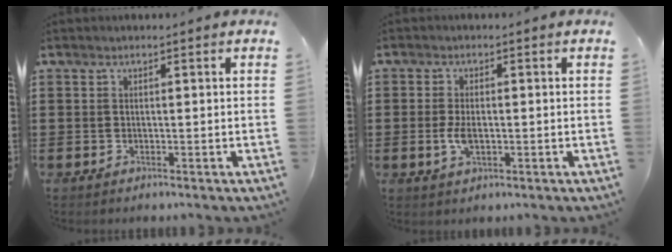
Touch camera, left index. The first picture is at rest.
{"total": 3.6, "force": [-0.6, 1.7, 3.1], "torque": [-0.070, -0.002, -0.013]}